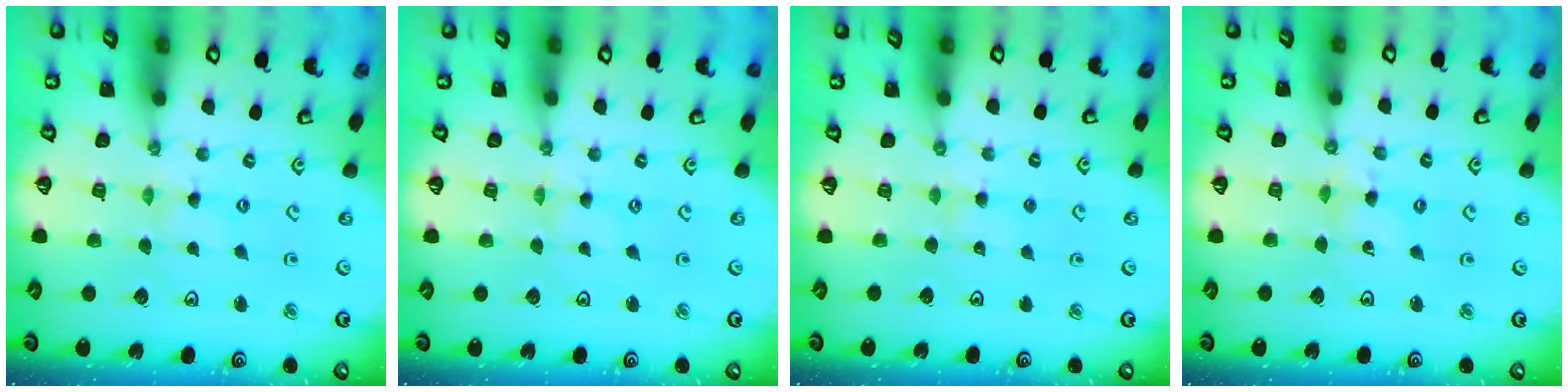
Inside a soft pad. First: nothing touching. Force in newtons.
{"total": 0.0}
{"total": 3.5, "press": 3.5, "slide": 0.5}
{"total": 2.3, "press": 2.3, "slide": 0.2}